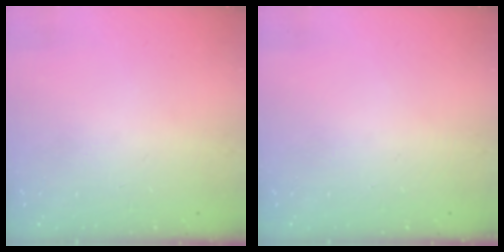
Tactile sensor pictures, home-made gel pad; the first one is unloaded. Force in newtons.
{"total": 0.0}